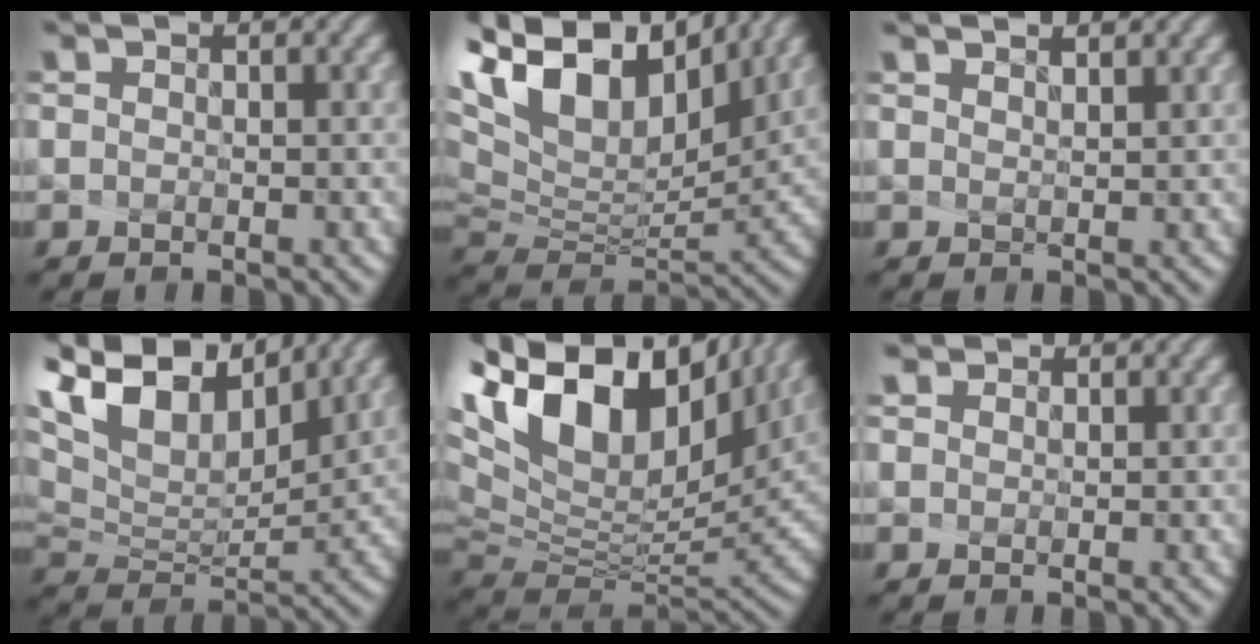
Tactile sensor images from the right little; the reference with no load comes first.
{"total": 13.4, "force": [7.6, 7.4, 8.3], "torque": [-0.183, 0.028, 0.148]}
{"total": 1.1, "force": [1.0, -0.3, 0.2], "torque": [-0.014, -0.006, 0.039]}
{"total": 10.4, "force": [6.3, 5.1, 6.5], "torque": [-0.143, 0.020, 0.121]}
{"total": 16.4, "force": [7.6, 9.0, 11.4], "torque": [-0.249, 0.024, 0.155]}
{"total": 0.6, "force": [0.6, 0.2, -0.1], "torque": [-0.009, 0.001, 0.019]}